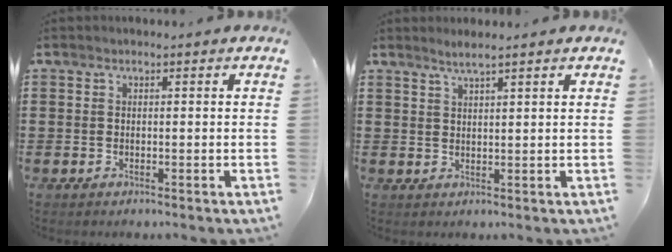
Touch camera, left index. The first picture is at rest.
{"total": 2.1, "force": [1.8, -0.3, 1.0], "torque": [-0.023, 0.001, 0.033]}